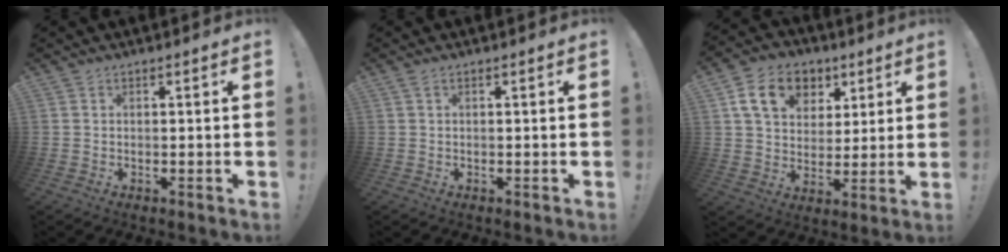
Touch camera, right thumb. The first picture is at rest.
{"total": 0.8, "force": [0.2, 0.1, 0.7], "torque": [-0.018, 0.001, 0.004]}
{"total": 15.1, "force": [6.7, 11.2, 7.6], "torque": [-0.114, -0.022, 0.128]}